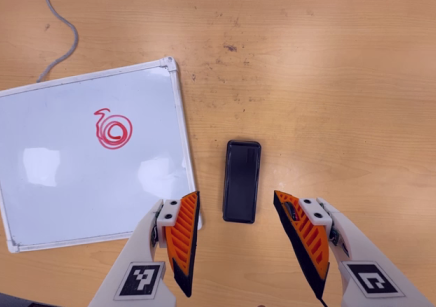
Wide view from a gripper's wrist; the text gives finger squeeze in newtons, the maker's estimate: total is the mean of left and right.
{"total": 0.0}